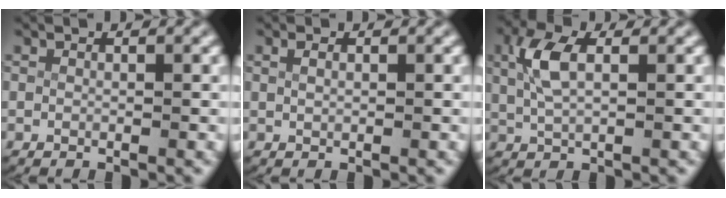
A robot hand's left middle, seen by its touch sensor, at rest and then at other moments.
{"total": 0.5, "force": [0.3, 0.1, 0.4], "torque": [-0.013, -0.005, 0.012]}
{"total": 3.5, "force": [0.9, 1.5, 3.0], "torque": [-0.075, 0.001, 0.021]}